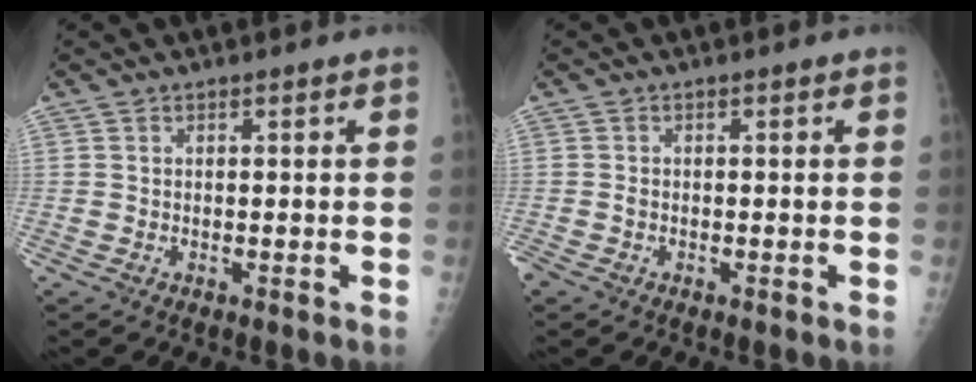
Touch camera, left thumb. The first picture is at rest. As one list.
[{"total": 1.2, "force": [-0.5, 0.9, 0.7], "torque": [-0.017, 0.000, -0.012]}]